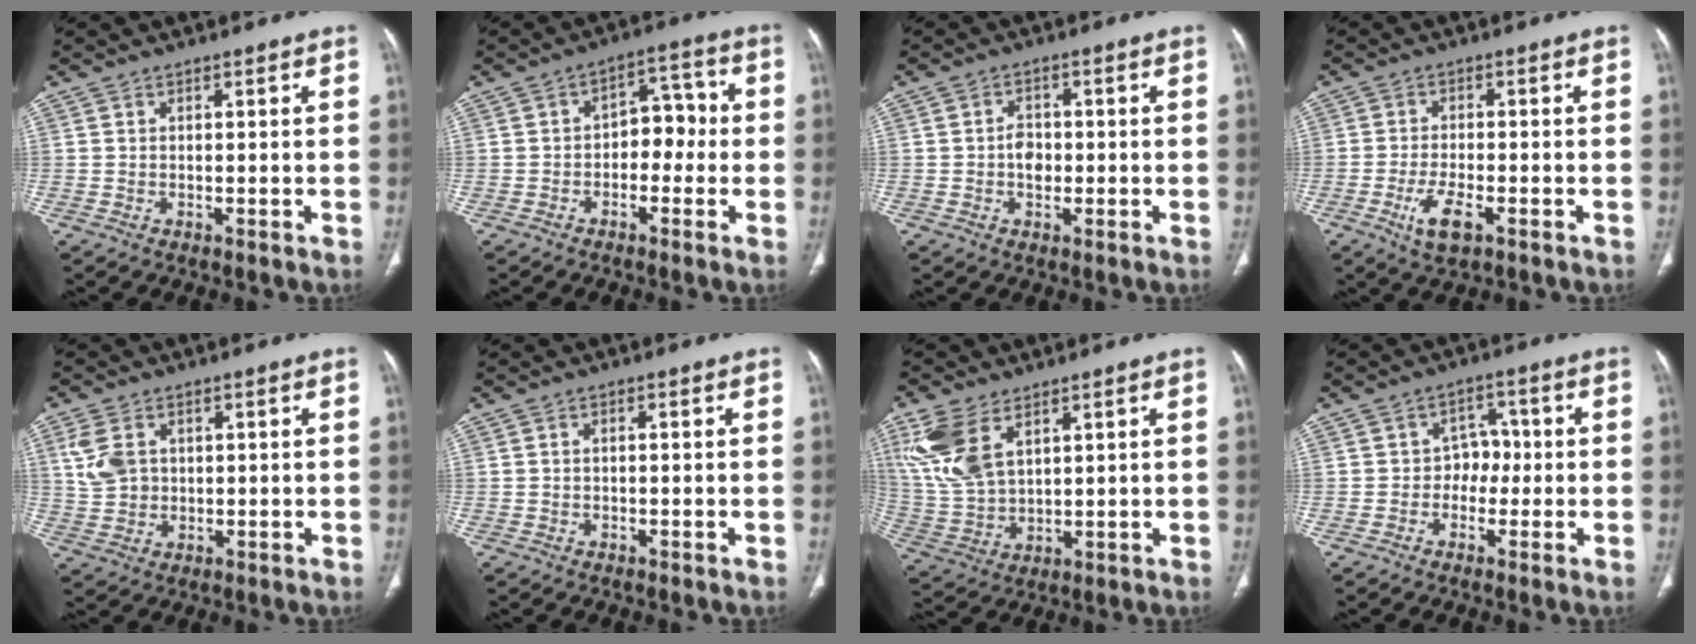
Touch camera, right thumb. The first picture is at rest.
{"total": 7.2, "force": [-1.0, 4.9, 5.2], "torque": [-0.041, 0.034, -0.027]}
{"total": 3.5, "force": [-0.4, 2.6, 2.3], "torque": [-0.027, 0.008, -0.010]}
{"total": 5.8, "force": [-2.6, 2.3, 4.7], "torque": [-0.092, 0.005, -0.043]}
{"total": 6.2, "force": [1.8, 4.5, 3.9], "torque": [-0.076, -0.001, 0.044]}
{"total": 0.5, "force": [-0.1, 0.3, 0.4], "torque": [-0.009, 0.000, -0.005]}
{"total": 12.1, "force": [5.9, 6.5, 8.4], "torque": [-0.189, -0.011, 0.134]}
{"total": 4.5, "force": [-0.7, 3.8, 2.4], "torque": [0.000, 0.017, -0.022]}